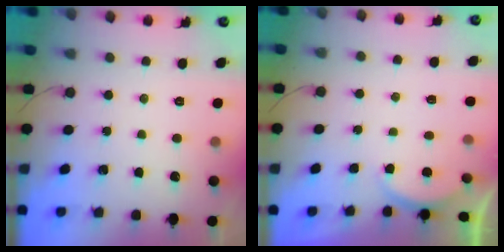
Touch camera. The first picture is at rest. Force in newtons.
{"total": 2.0, "press": 1.9, "slide": 0.6}